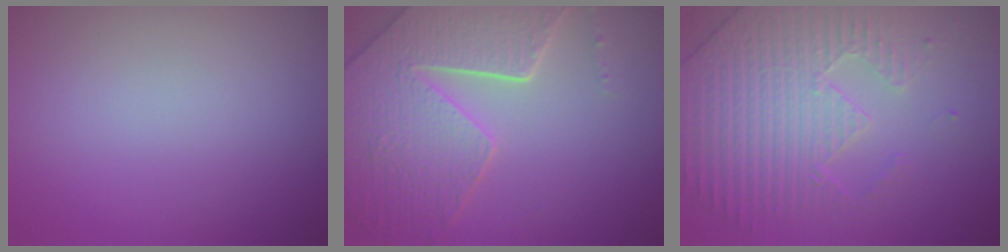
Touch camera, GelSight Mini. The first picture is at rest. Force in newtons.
{"total": 8.6, "press": 6.1, "slide": 6.0}
{"total": 4.7, "press": 4.6, "slide": 1.1}